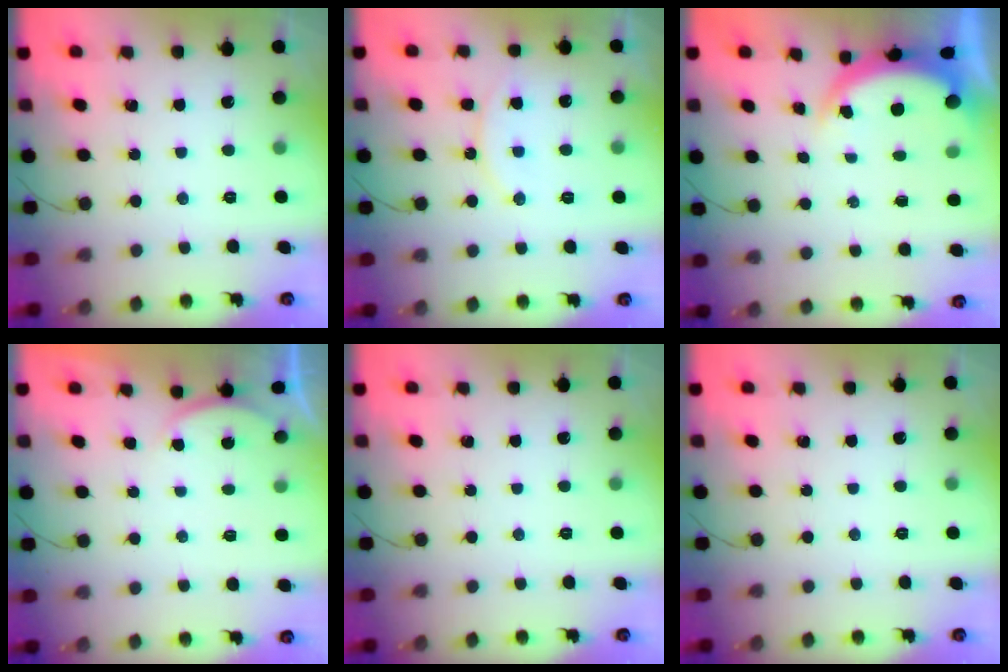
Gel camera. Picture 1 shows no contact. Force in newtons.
{"total": 11.8, "press": 11.8, "slide": 0.9}
{"total": 4.9, "press": 4.8, "slide": 1.0}
{"total": 2.8, "press": 2.7, "slide": 0.6}
{"total": 0.0}
{"total": 0.0}